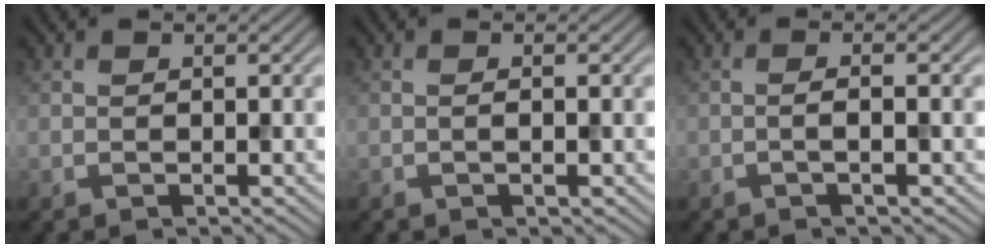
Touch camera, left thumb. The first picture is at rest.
{"total": 0.7, "force": [-0.2, 0.1, 0.7], "torque": [-0.012, 0.001, -0.005]}
{"total": 1.7, "force": [-0.5, 0.2, 1.6], "torque": [-0.025, 0.009, -0.018]}